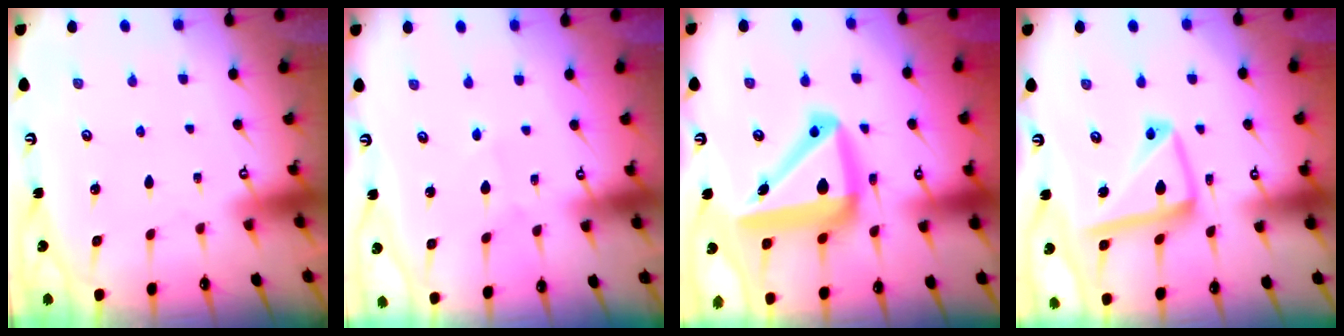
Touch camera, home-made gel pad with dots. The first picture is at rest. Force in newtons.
{"total": 2.3, "press": 2.3, "slide": 0.2}
{"total": 17.5, "press": 17.3, "slide": 2.3}
{"total": 14.4, "press": 14.3, "slide": 1.4}